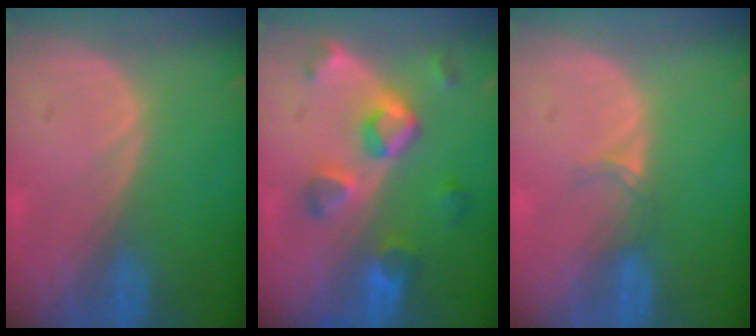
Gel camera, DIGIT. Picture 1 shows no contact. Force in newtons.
{"total": 7.6, "press": 7.2, "slide": 2.5}
{"total": 1.9, "press": 1.5, "slide": 1.2}